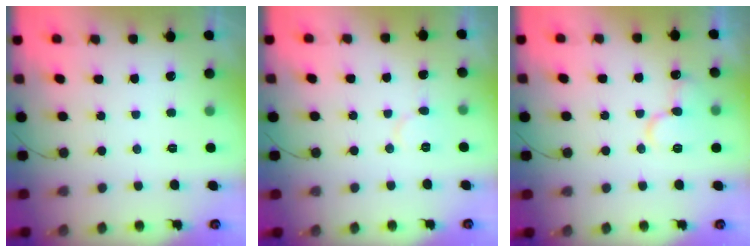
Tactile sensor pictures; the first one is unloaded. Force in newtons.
{"total": 4.1, "press": 4.1, "slide": 0.5}
{"total": 11.3, "press": 11.2, "slide": 1.5}